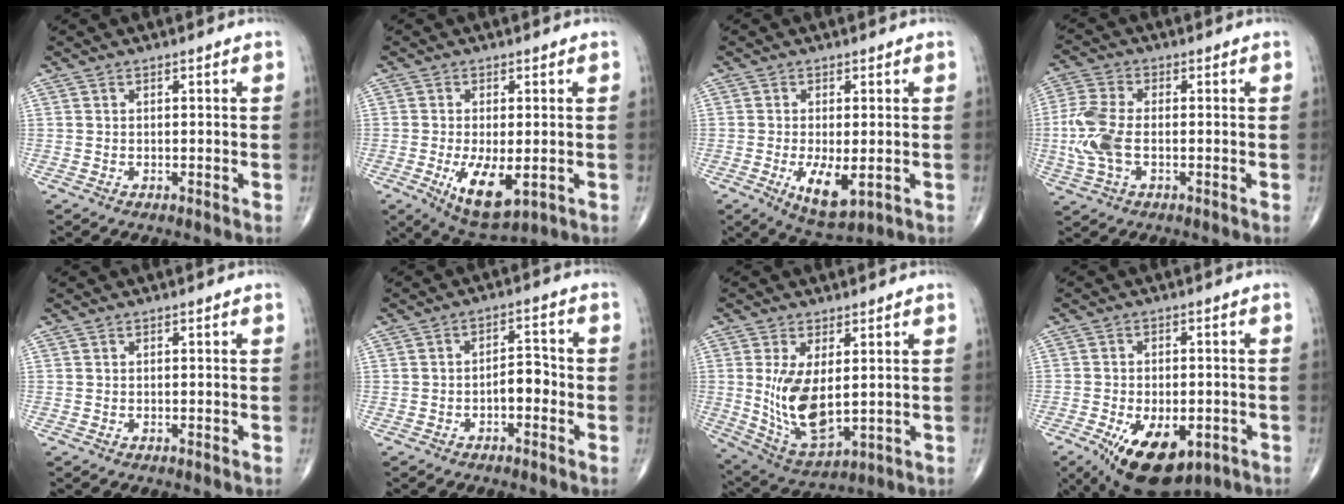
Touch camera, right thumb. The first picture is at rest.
{"total": 8.5, "force": [-2.1, 3.5, 7.5], "torque": [-0.127, -0.021, -0.024]}
{"total": 6.8, "force": [-1.6, 2.6, 6.1], "torque": [-0.105, -0.019, -0.017]}
{"total": 9.1, "force": [-1.3, 5.0, 7.5], "torque": [-0.187, 0.010, -0.030]}
{"total": 0.0}
{"total": 4.2, "force": [-1.6, 2.2, 3.2], "torque": [-0.032, 0.021, -0.030]}
{"total": 11.9, "force": [0.9, 5.8, 10.3], "torque": [-0.189, -0.022, 0.037]}
{"total": 13.6, "force": [-6.2, 6.9, 9.9], "torque": [-0.157, 0.002, -0.080]}